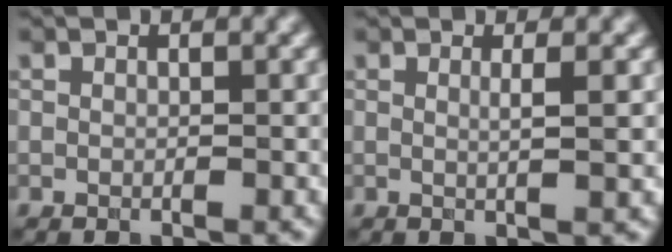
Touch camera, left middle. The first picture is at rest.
{"total": 2.1, "force": [0.3, 0.5, 2.0], "torque": [-0.028, 0.002, -0.002]}